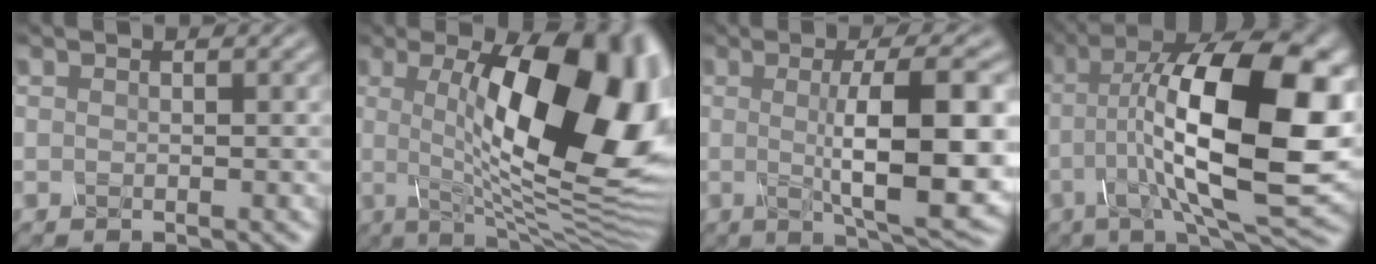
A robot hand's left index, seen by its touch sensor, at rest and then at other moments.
{"total": 16.9, "force": [1.3, 6.0, 15.7], "torque": [-0.189, 0.019, 0.013]}
{"total": 11.0, "force": [-0.2, 2.7, 10.6], "torque": [-0.140, -0.005, 0.000]}
{"total": 17.6, "force": [0.6, 6.0, 16.5], "torque": [-0.258, 0.012, 0.012]}